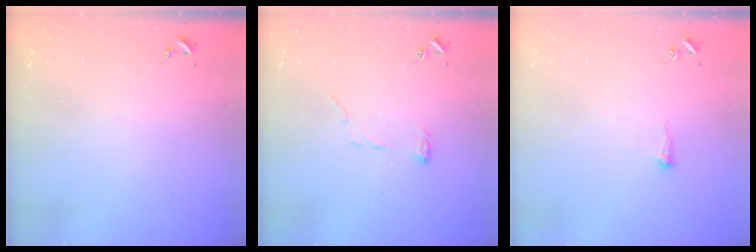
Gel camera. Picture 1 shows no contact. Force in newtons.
{"total": 7.1, "press": 7.0, "slide": 0.7}
{"total": 4.6, "press": 4.5, "slide": 0.7}